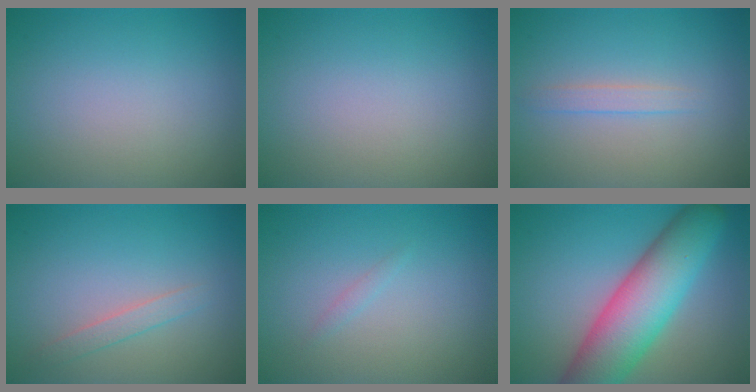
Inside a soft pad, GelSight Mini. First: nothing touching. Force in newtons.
{"total": 0.0}
{"total": 1.3, "press": 1.3, "slide": 0.1}
{"total": 1.4, "press": 1.4, "slide": 0.0}
{"total": 0.6, "press": 0.6, "slide": 0.0}
{"total": 10.0, "press": 10.0, "slide": 0.6}